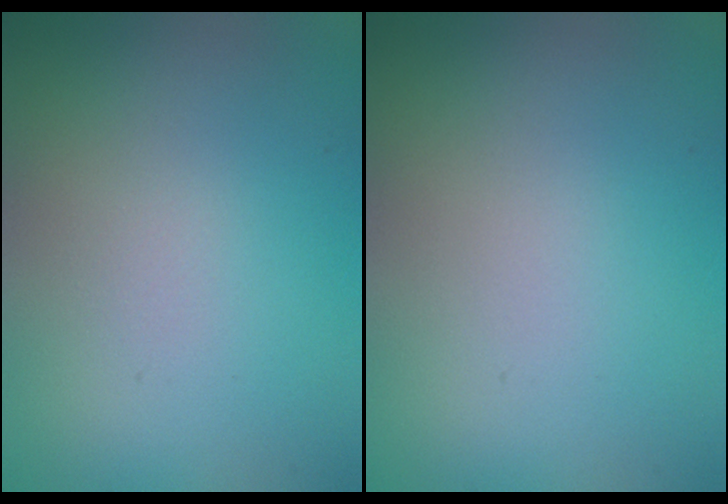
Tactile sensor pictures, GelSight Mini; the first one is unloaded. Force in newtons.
{"total": 0.0}